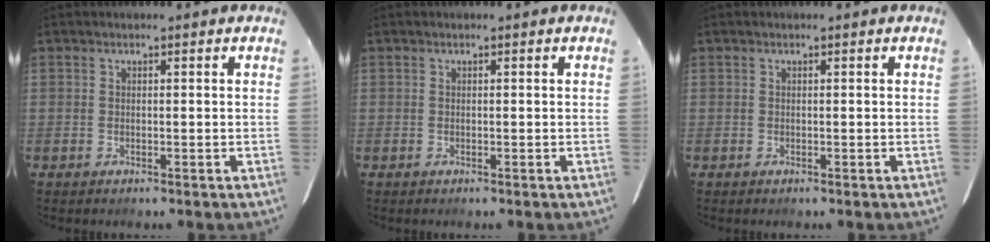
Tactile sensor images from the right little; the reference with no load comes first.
{"total": 0.0}
{"total": 0.0}